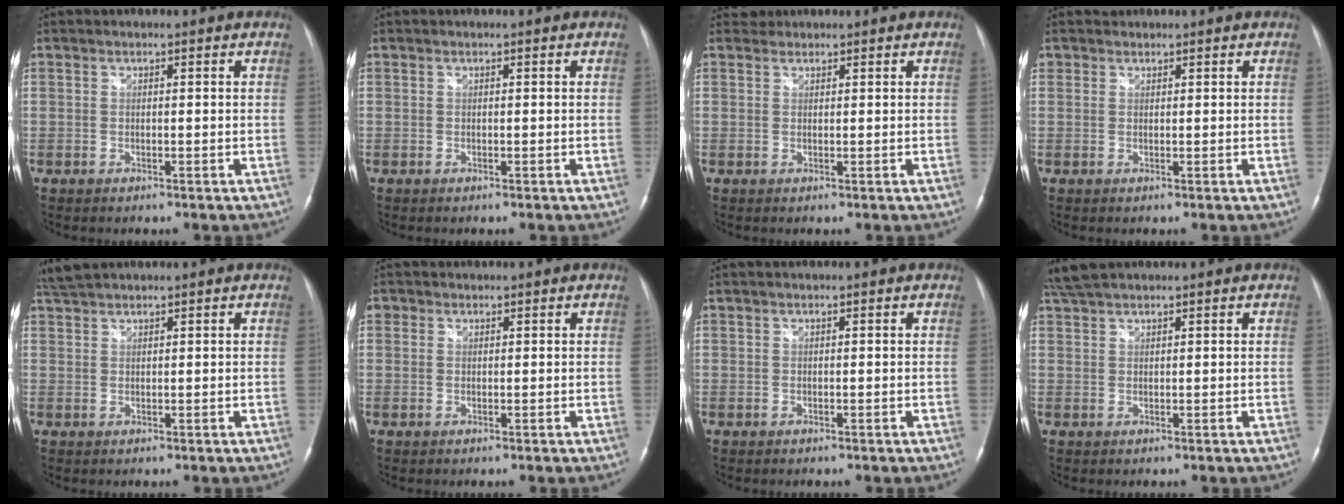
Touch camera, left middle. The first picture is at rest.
{"total": 0.0}
{"total": 1.2, "force": [1.1, 0.4, -0.5], "torque": [0.002, 0.008, 0.018]}
{"total": 1.1, "force": [0.8, 0.7, -0.1], "torque": [0.005, 0.006, 0.012]}
{"total": 2.9, "force": [2.7, 0.2, 0.8], "torque": [-0.026, 0.018, 0.058]}
{"total": 1.3, "force": [0.6, 1.1, 0.1], "torque": [0.006, 0.003, 0.008]}
{"total": 0.0}
{"total": 3.9, "force": [3.5, 0.6, 1.6], "torque": [-0.040, 0.023, 0.072]}